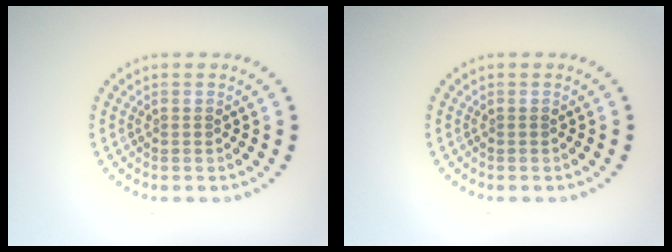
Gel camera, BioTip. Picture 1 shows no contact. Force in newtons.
{"total": 0.0}